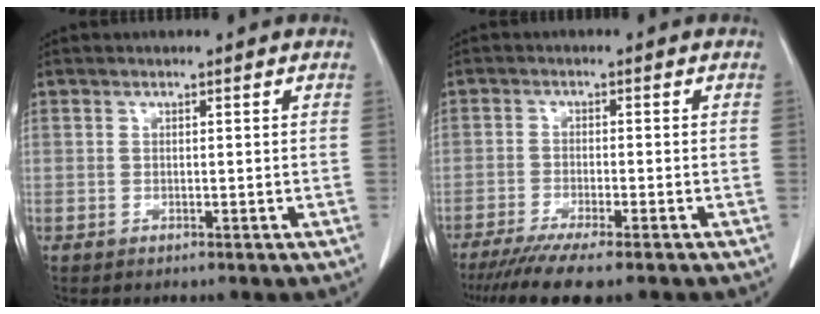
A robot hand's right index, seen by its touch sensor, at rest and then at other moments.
{"total": 8.8, "force": [-7.0, 0.1, 5.4], "torque": [-0.079, -0.022, -0.110]}